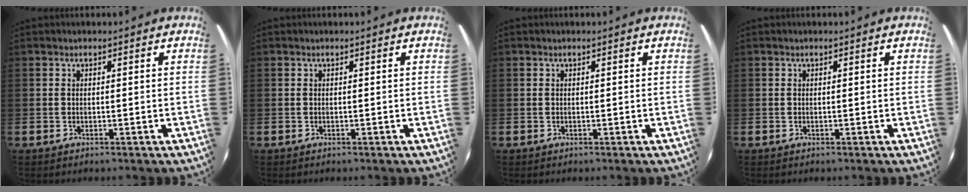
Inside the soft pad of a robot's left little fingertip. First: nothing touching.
{"total": 0.0}
{"total": 0.0}
{"total": 0.0}